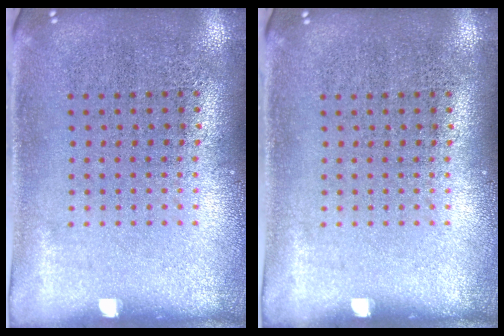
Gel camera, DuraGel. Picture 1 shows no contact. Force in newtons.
{"total": 0.0}